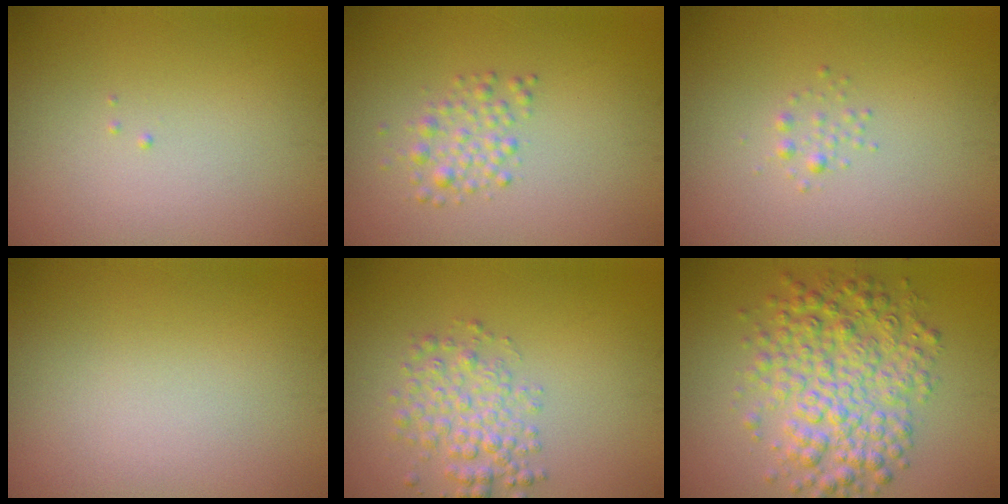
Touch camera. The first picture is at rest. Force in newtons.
{"total": 1.9, "press": 1.8, "slide": 0.1}
{"total": 0.8, "press": 0.8, "slide": 0.0}
{"total": 0.0}
{"total": 3.2, "press": 3.2, "slide": 0.1}
{"total": 6.2, "press": 6.2, "slide": 0.0}